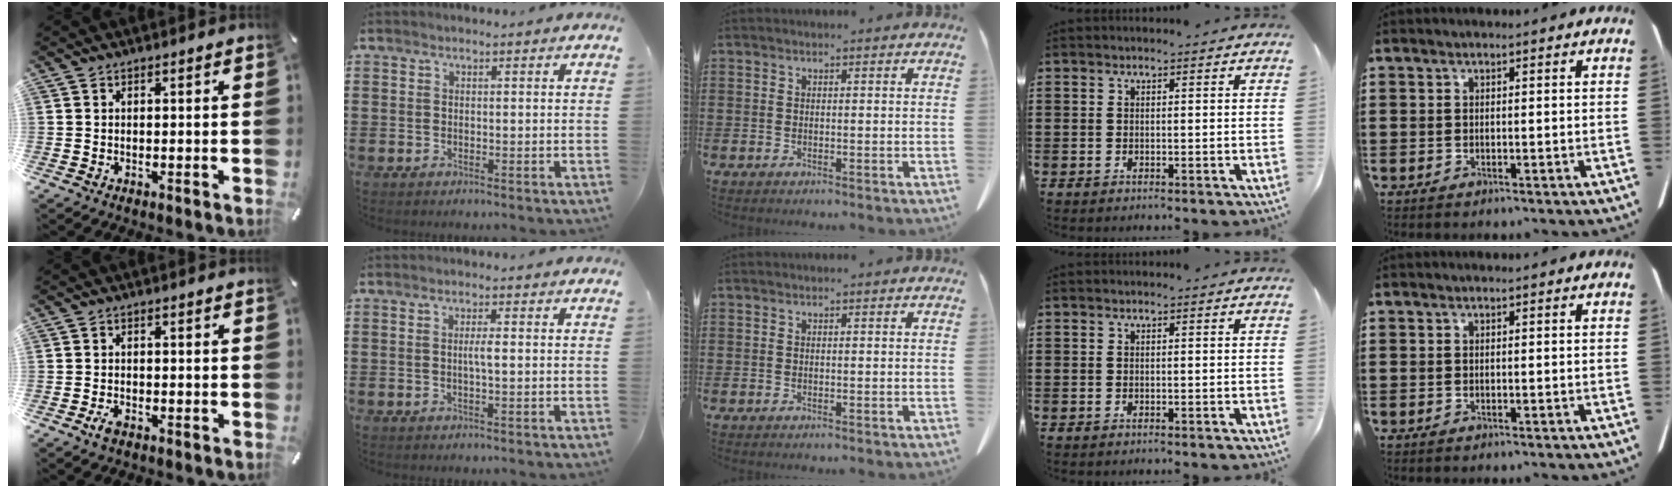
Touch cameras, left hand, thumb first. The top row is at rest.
{"thumb": {"total": 2.0, "force": [-1.0, 0.9, 1.5], "torque": [-0.041, -0.002, -0.023]}, "index": {"total": 1.9, "force": [0.1, -0.1, 1.9], "torque": [-0.037, -0.004, 0.002]}}